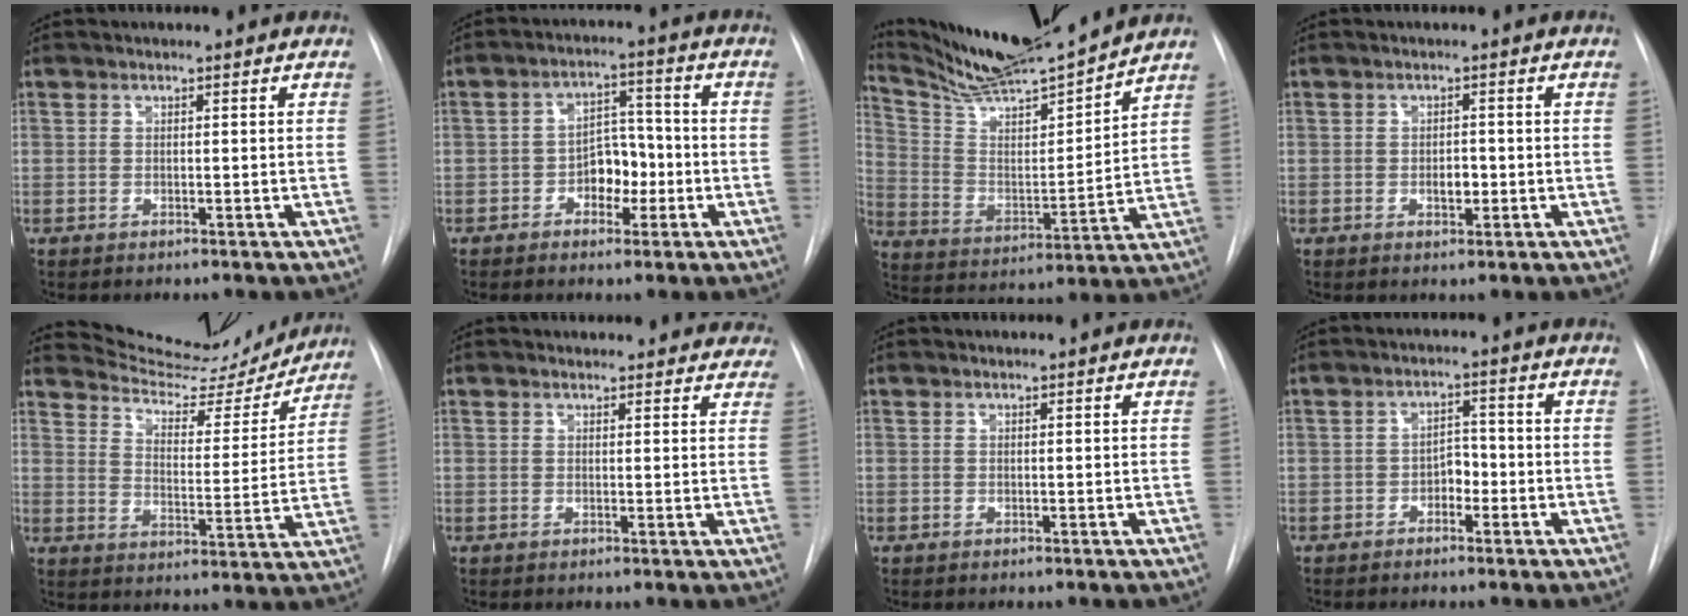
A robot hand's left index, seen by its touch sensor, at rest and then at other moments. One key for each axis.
{"total": 5.9, "fx": -2.3, "fy": 3.6, "fz": 4.0, "tx": -0.058, "ty": 0.016, "tz": -0.037}
{"total": 17.2, "fx": 15.8, "fy": 0.4, "fz": 6.7, "tx": -0.124, "ty": -0.009, "tz": 0.274}
{"total": 1.9, "fx": -0.8, "fy": 1.0, "fz": 1.4, "tx": -0.021, "ty": -0.001, "tz": -0.009}
{"total": 15.3, "fx": 15.0, "fy": 2.5, "fz": 2.2, "tx": -0.027, "ty": -0.035, "tz": 0.199}
{"total": 11.8, "fx": 11.0, "fy": 3.9, "fz": 1.8, "tx": 0.011, "ty": 0.000, "tz": 0.104}
{"total": 0.0}
{"total": 5.1, "fx": -2.5, "fy": 3.0, "fz": 3.2, "tx": -0.047, "ty": 0.016, "tz": -0.044}